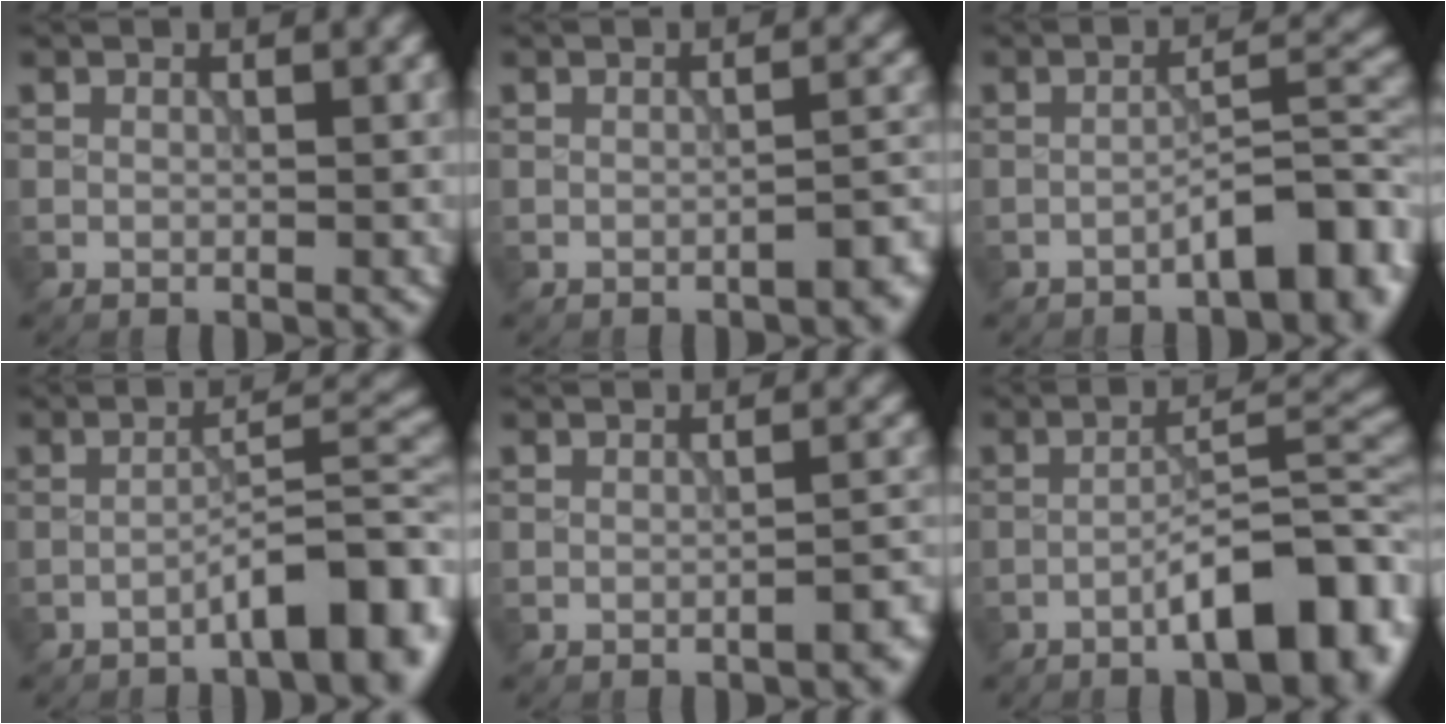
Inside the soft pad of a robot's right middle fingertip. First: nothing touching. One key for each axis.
{"total": 2.5, "fx": -1.6, "fy": 0.6, "fz": 1.7, "tx": -0.019, "ty": 0.009, "tz": -0.027}
{"total": 6.1, "fx": -3.3, "fy": 1.7, "fz": 4.8, "tx": -0.068, "ty": 0.016, "tz": -0.050}
{"total": 6.9, "fx": -3.9, "fy": 1.5, "fz": 5.5, "tx": -0.076, "ty": 0.021, "tz": -0.060}
{"total": 2.1, "fx": -1.4, "fy": 0.5, "fz": 1.5, "tx": -0.014, "ty": 0.009, "tz": -0.024}
{"total": 9.0, "fx": -4.4, "fy": 2.6, "fz": 7.4, "tx": -0.104, "ty": 0.013, "tz": -0.068}